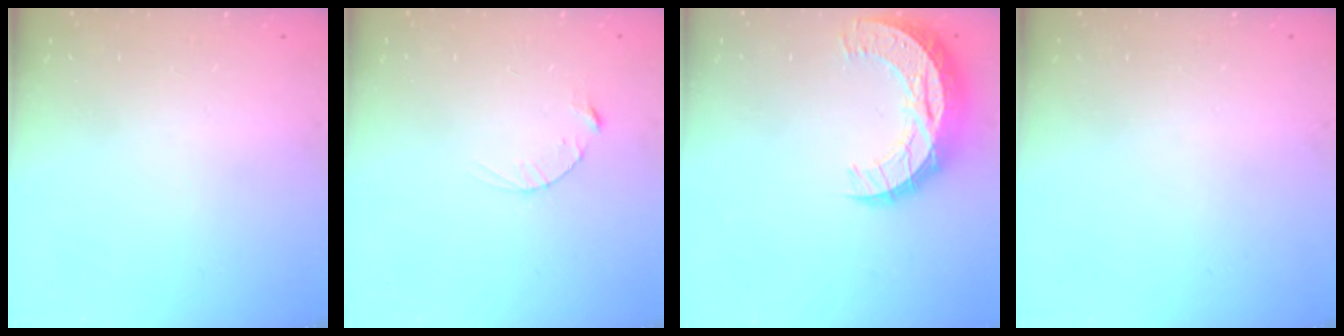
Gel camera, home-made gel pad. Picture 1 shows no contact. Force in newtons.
{"total": 2.5, "press": 2.5, "slide": 0.4}
{"total": 13.7, "press": 13.7, "slide": 0.9}
{"total": 0.0}